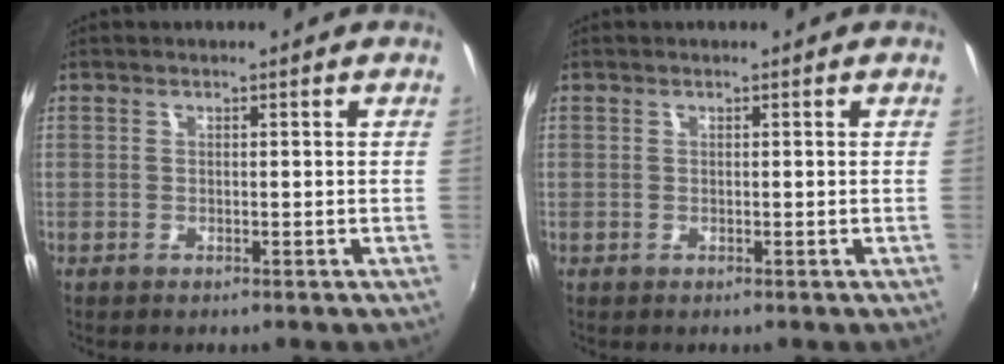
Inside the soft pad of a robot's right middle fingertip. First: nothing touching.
{"total": 0.0}